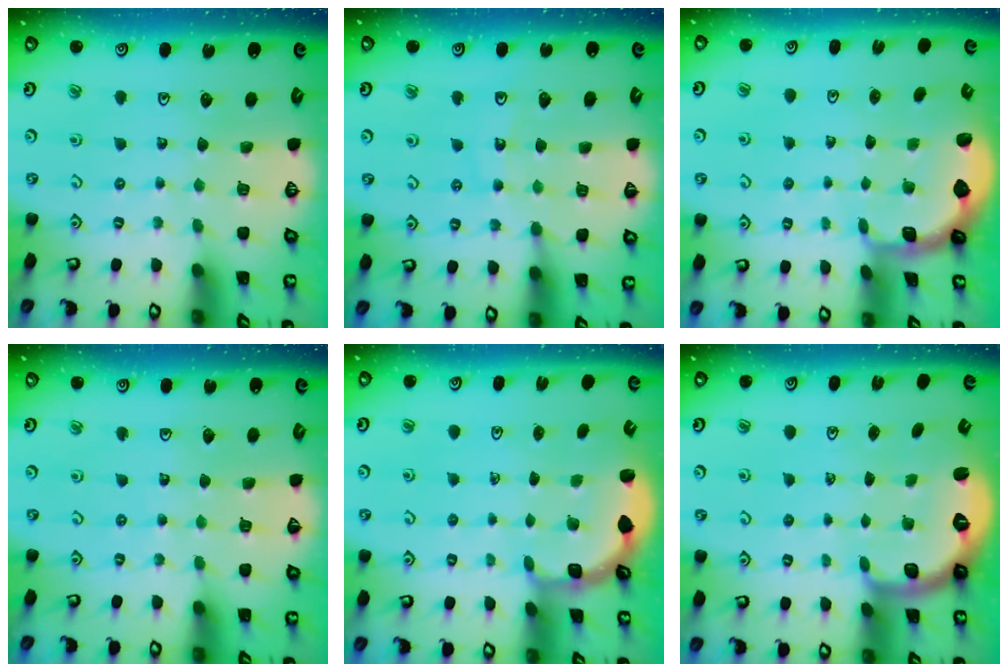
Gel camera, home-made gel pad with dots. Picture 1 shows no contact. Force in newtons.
{"total": 12.2, "press": 11.7, "slide": 3.4}
{"total": 1.2, "press": 1.2, "slide": 0.2}
{"total": 2.9, "press": 2.9, "slide": 0.3}
{"total": 2.7, "press": 2.4, "slide": 1.4}
{"total": 2.7, "press": 1.8, "slide": 2.0}